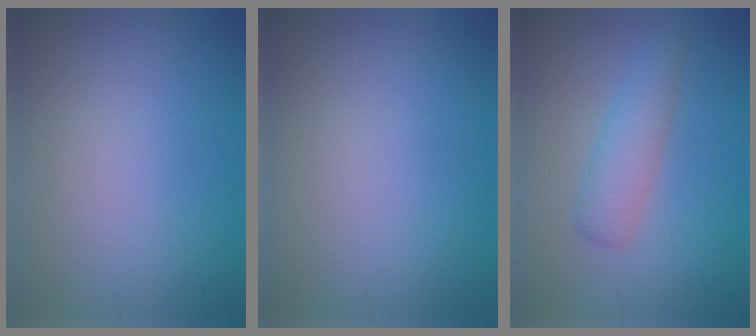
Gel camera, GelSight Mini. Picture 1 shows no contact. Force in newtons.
{"total": 0.0}
{"total": 2.6, "press": 2.6, "slide": 0.0}